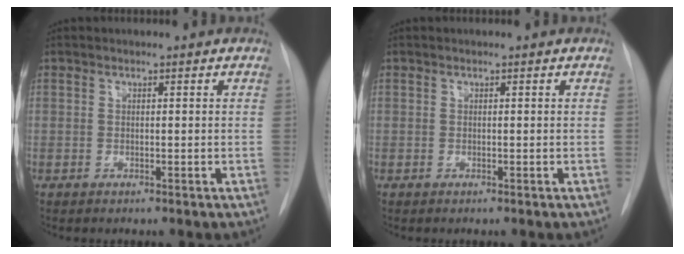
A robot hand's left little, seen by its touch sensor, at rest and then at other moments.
{"total": 0.0}